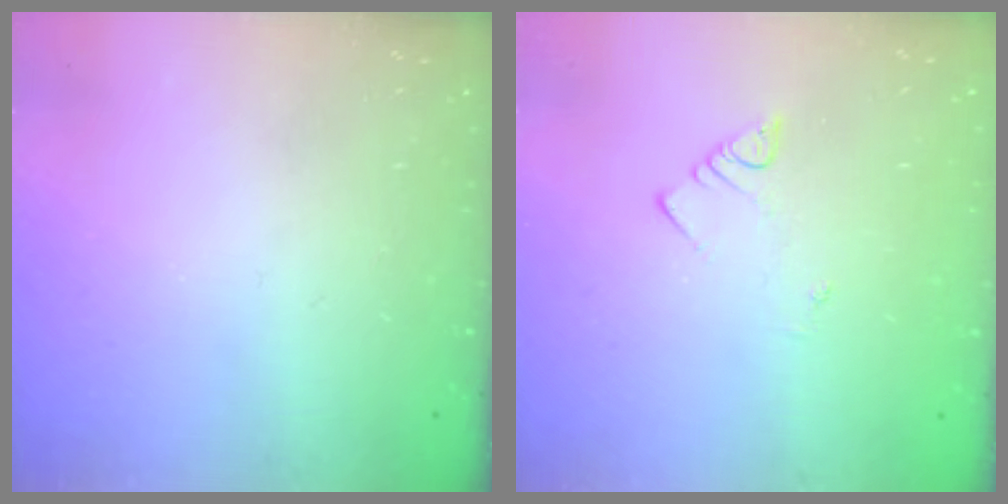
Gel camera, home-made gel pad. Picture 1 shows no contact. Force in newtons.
{"total": 2.1, "press": 2.1, "slide": 0.4}